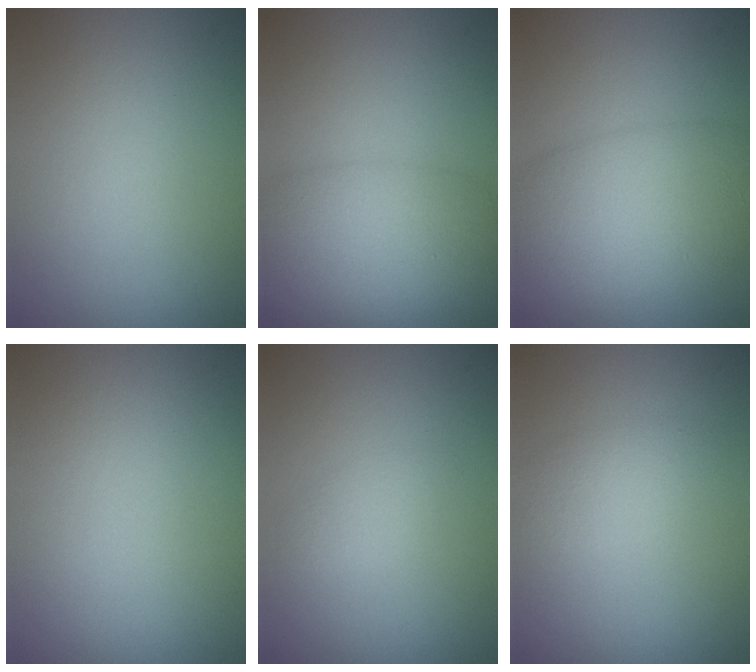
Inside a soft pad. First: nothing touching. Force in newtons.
{"total": 6.6, "press": 6.6, "slide": 0.3}
{"total": 7.8, "press": 7.7, "slide": 0.4}
{"total": 0.0}
{"total": 1.2, "press": 1.2, "slide": 0.1}
{"total": 2.2, "press": 2.2, "slide": 0.0}